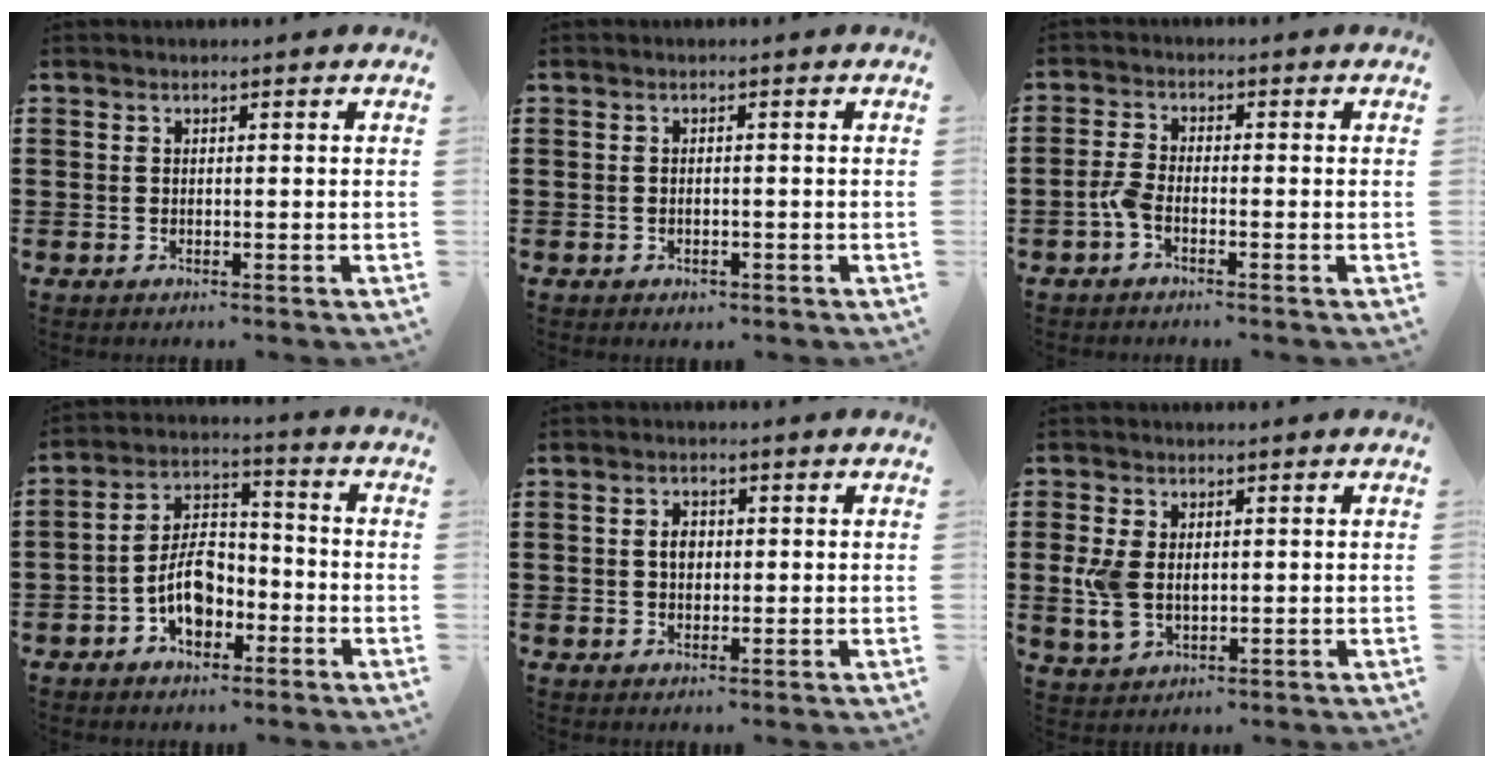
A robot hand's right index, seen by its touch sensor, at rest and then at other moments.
{"total": 0.6, "force": [-0.3, 0.4, 0.3], "torque": [-0.008, 0.000, -0.006]}
{"total": 2.5, "force": [-1.4, 0.9, 1.9], "torque": [-0.057, -0.003, -0.032]}
{"total": 7.5, "force": [-3.1, 4.5, 5.1], "torque": [-0.106, 0.014, -0.060]}
{"total": 2.5, "force": [0.2, 1.6, 1.9], "torque": [-0.039, 0.007, 0.003]}
{"total": 4.6, "force": [0.4, 3.2, 3.4], "torque": [-0.091, 0.002, 0.002]}